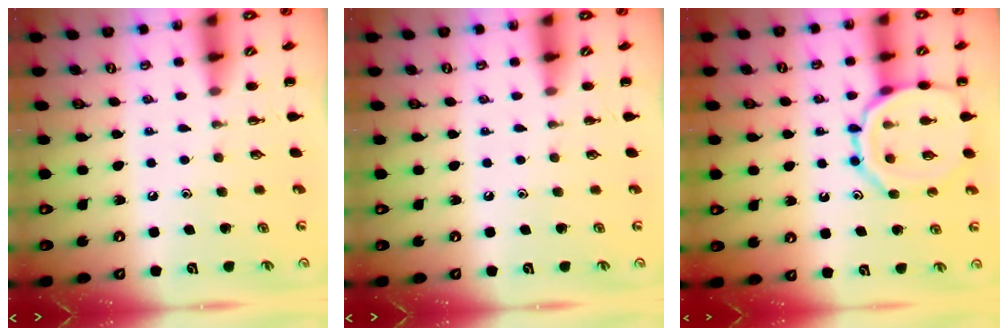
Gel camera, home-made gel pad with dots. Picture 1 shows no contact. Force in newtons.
{"total": 0.0}
{"total": 12.9, "press": 12.9, "slide": 1.2}